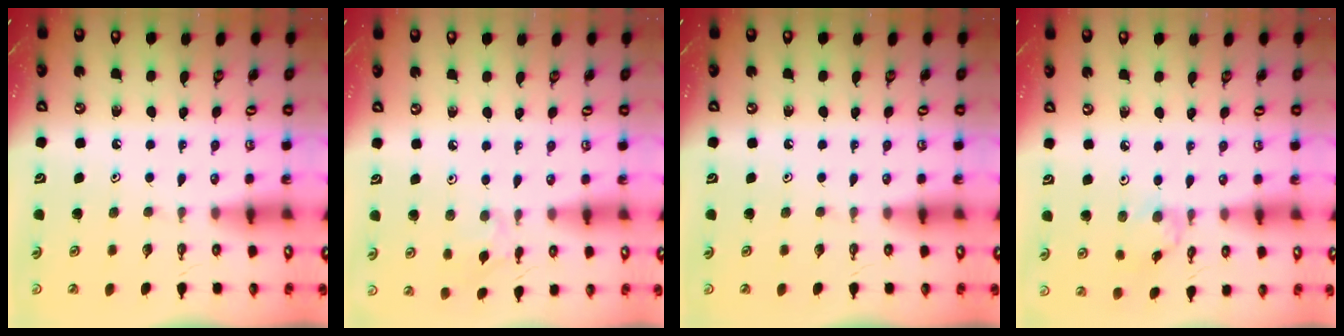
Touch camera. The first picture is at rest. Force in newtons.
{"total": 4.8, "press": 4.7, "slide": 0.7}
{"total": 0.0}
{"total": 1.1, "press": 1.1, "slide": 0.3}